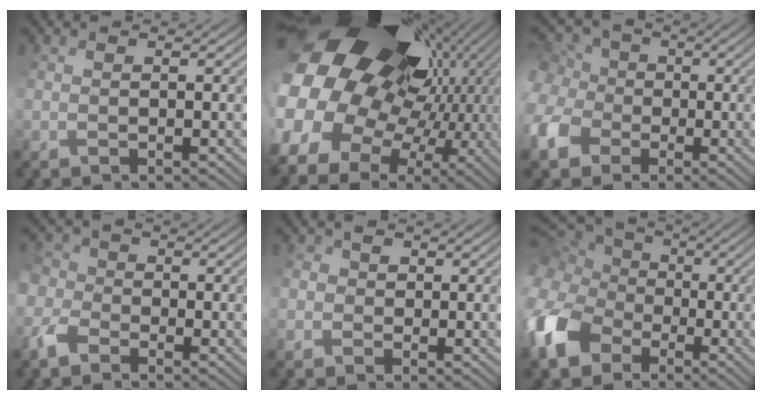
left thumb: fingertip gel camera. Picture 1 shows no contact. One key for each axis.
{"total": 22.7, "fx": 3.7, "fy": 18.2, "fz": 13.1, "tx": -0.268, "ty": -0.010, "tz": 0.037}
{"total": 8.3, "fx": -0.8, "fy": 7.2, "fz": 4.0, "tx": -0.128, "ty": 0.005, "tz": -0.021}
{"total": 3.5, "fx": -1.8, "fy": 2.4, "fz": 1.7, "tx": -0.051, "ty": 0.007, "tz": -0.046}
{"total": 2.1, "fx": -0.6, "fy": 2.0, "fz": 0.6, "tx": -0.015, "ty": 0.005, "tz": -0.009}
{"total": 13.3, "fx": -2.6, "fy": 10.6, "fz": 7.7, "tx": -0.246, "ty": -0.029, "tz": -0.032}